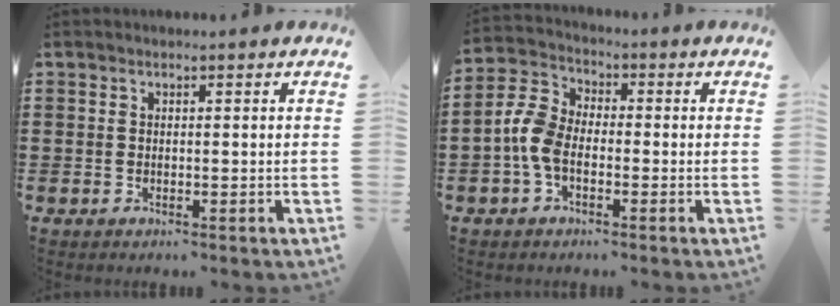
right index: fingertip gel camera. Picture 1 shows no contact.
{"total": 6.2, "force": [-1.7, 4.0, 4.4], "torque": [-0.115, 0.002, -0.038]}